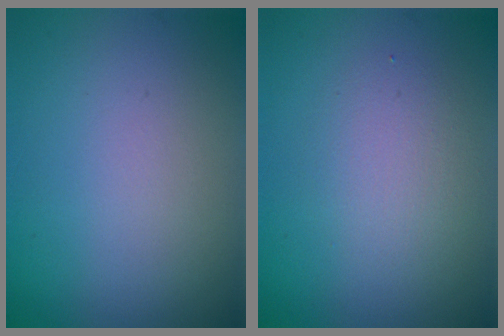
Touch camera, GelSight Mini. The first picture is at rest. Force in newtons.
{"total": 2.4, "press": 2.4, "slide": 0.2}